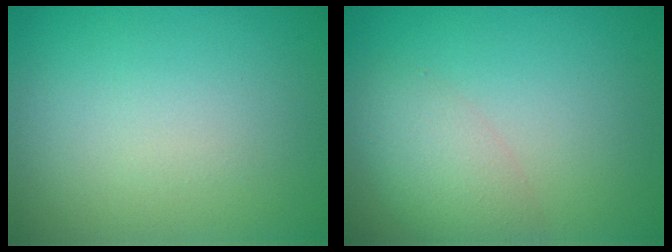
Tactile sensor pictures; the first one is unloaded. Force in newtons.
{"total": 3.1, "press": 3.1, "slide": 0.2}